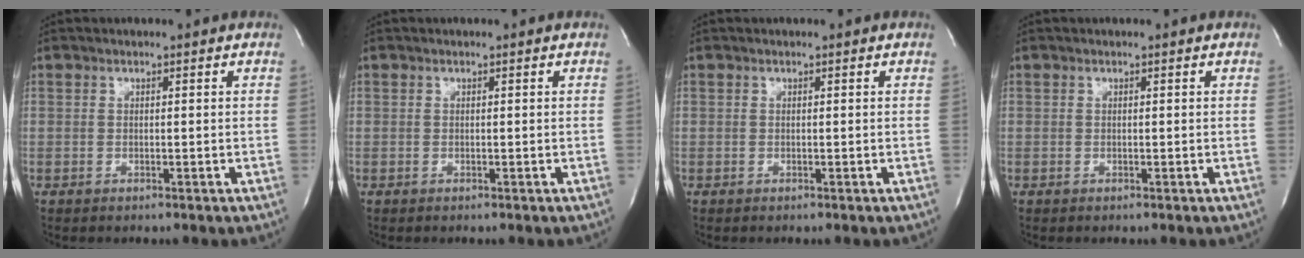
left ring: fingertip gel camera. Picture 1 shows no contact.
{"total": 0.0}
{"total": 0.0}
{"total": 0.0}